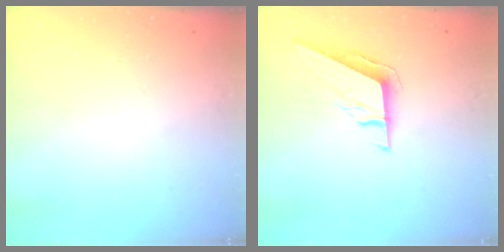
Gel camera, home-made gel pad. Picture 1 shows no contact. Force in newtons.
{"total": 8.6, "press": 8.6, "slide": 0.2}